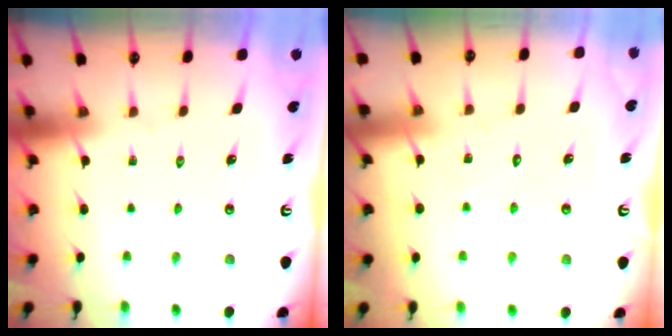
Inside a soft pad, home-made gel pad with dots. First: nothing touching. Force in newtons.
{"total": 3.0, "press": 3.0, "slide": 0.3}